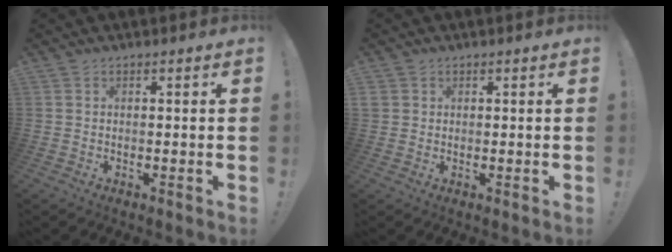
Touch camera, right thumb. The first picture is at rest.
{"total": 1.9, "force": [0.9, 1.6, 0.3], "torque": [-0.002, -0.002, 0.018]}